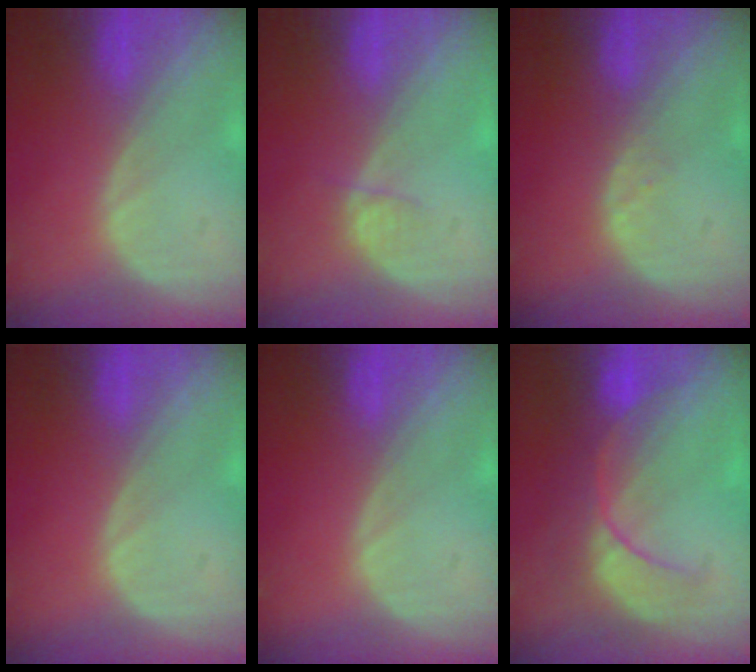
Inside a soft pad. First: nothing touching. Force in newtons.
{"total": 1.4, "press": 1.3, "slide": 0.6}
{"total": 1.0, "press": 1.0, "slide": 0.2}
{"total": 0.0}
{"total": 0.0}
{"total": 8.5, "press": 8.2, "slide": 2.0}